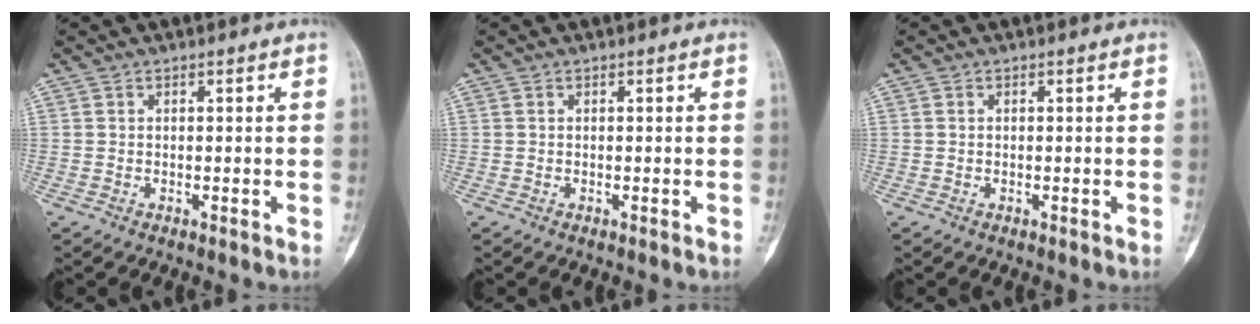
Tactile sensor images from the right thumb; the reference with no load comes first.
{"total": 0.0}
{"total": 0.0}